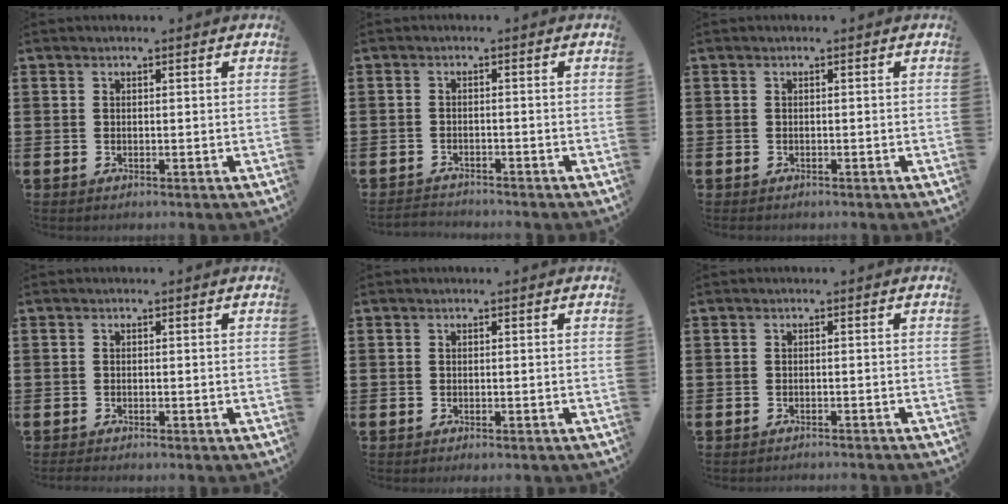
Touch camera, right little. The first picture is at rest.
{"total": 1.5, "force": [-1.5, 0.1, -0.1], "torque": [-0.004, 0.003, -0.032]}
{"total": 0.0}
{"total": 0.6, "force": [-0.5, 0.1, 0.3], "torque": [-0.006, -0.001, -0.010]}
{"total": 0.0}
{"total": 0.8, "force": [-0.8, -0.1, 0.0], "torque": [-0.001, 0.000, -0.017]}